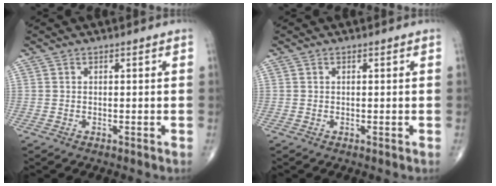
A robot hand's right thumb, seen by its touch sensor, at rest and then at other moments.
{"total": 0.0}